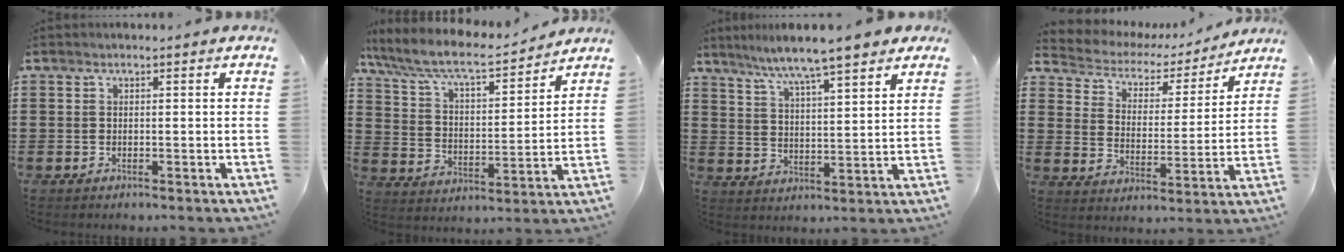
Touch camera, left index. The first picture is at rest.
{"total": 7.8, "force": [6.7, 1.4, 3.7], "torque": [-0.101, -0.038, 0.110]}
{"total": 6.5, "force": [5.8, -0.2, 3.0], "torque": [-0.082, -0.029, 0.096]}
{"total": 3.4, "force": [3.0, 1.5, 0.4], "torque": [-0.033, -0.022, 0.041]}